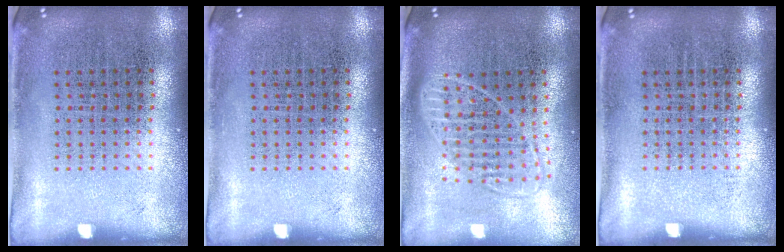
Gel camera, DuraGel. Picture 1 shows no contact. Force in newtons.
{"total": 0.0}
{"total": 1.8, "press": 1.4, "slide": 1.0}
{"total": 0.0}